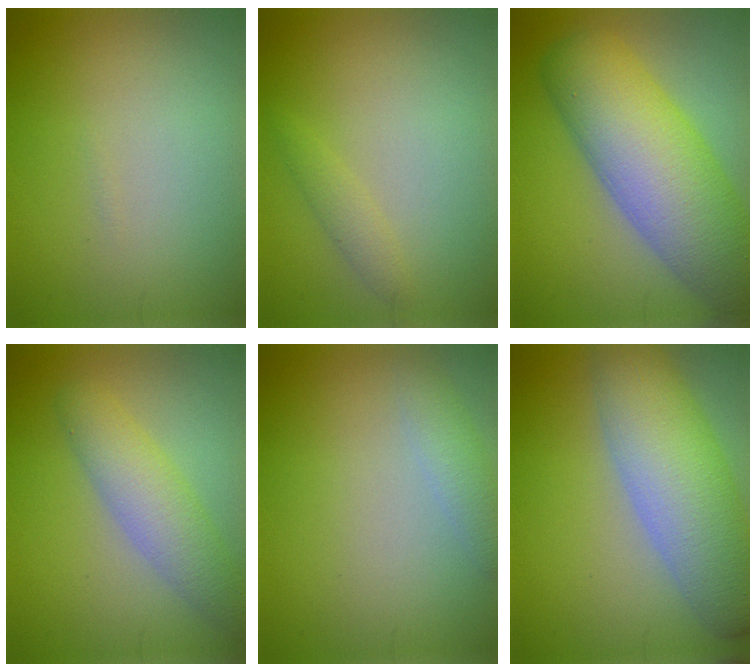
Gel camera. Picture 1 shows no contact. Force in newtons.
{"total": 1.3, "press": 1.3, "slide": 0.0}
{"total": 10.9, "press": 10.9, "slide": 0.8}
{"total": 4.2, "press": 4.2, "slide": 0.4}
{"total": 1.9, "press": 1.9, "slide": 0.1}
{"total": 8.2, "press": 8.2, "slide": 0.6}